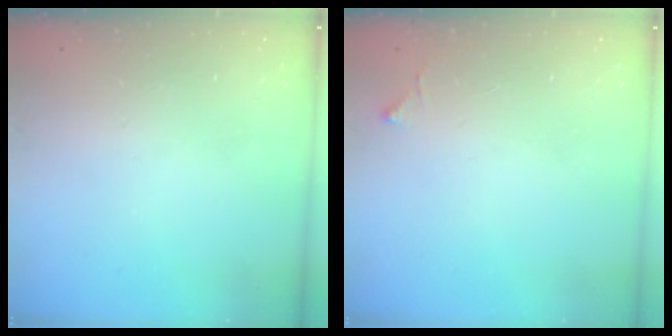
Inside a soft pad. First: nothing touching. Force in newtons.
{"total": 3.4, "press": 3.4, "slide": 0.4}